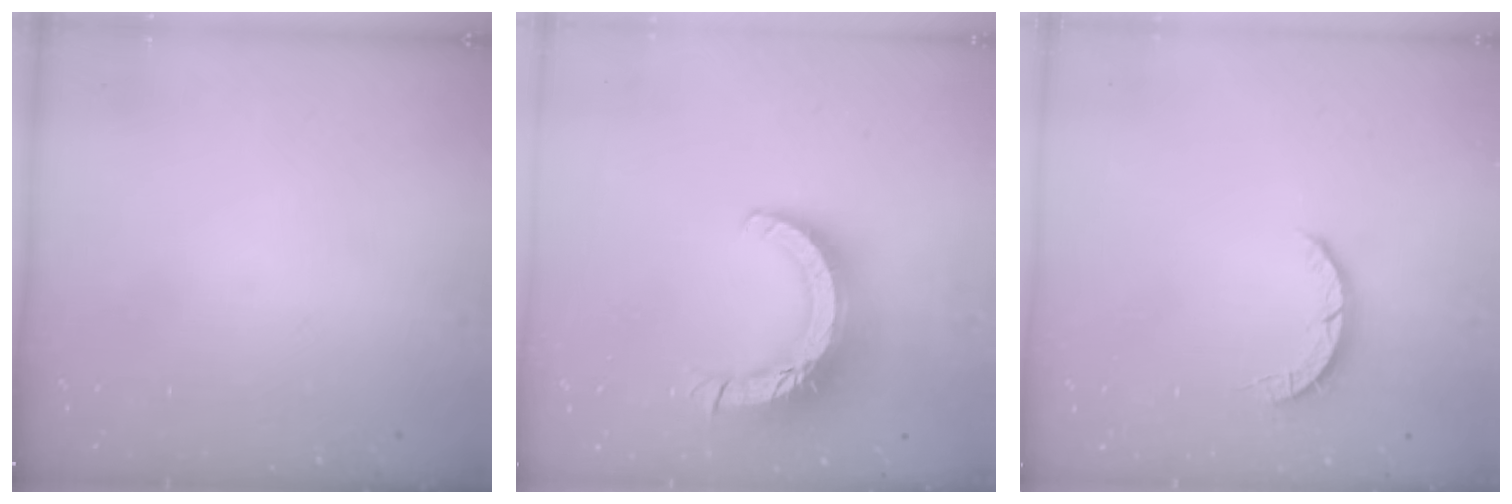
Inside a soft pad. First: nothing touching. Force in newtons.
{"total": 13.9, "press": 13.8, "slide": 1.4}
{"total": 2.7, "press": 2.7, "slide": 0.4}